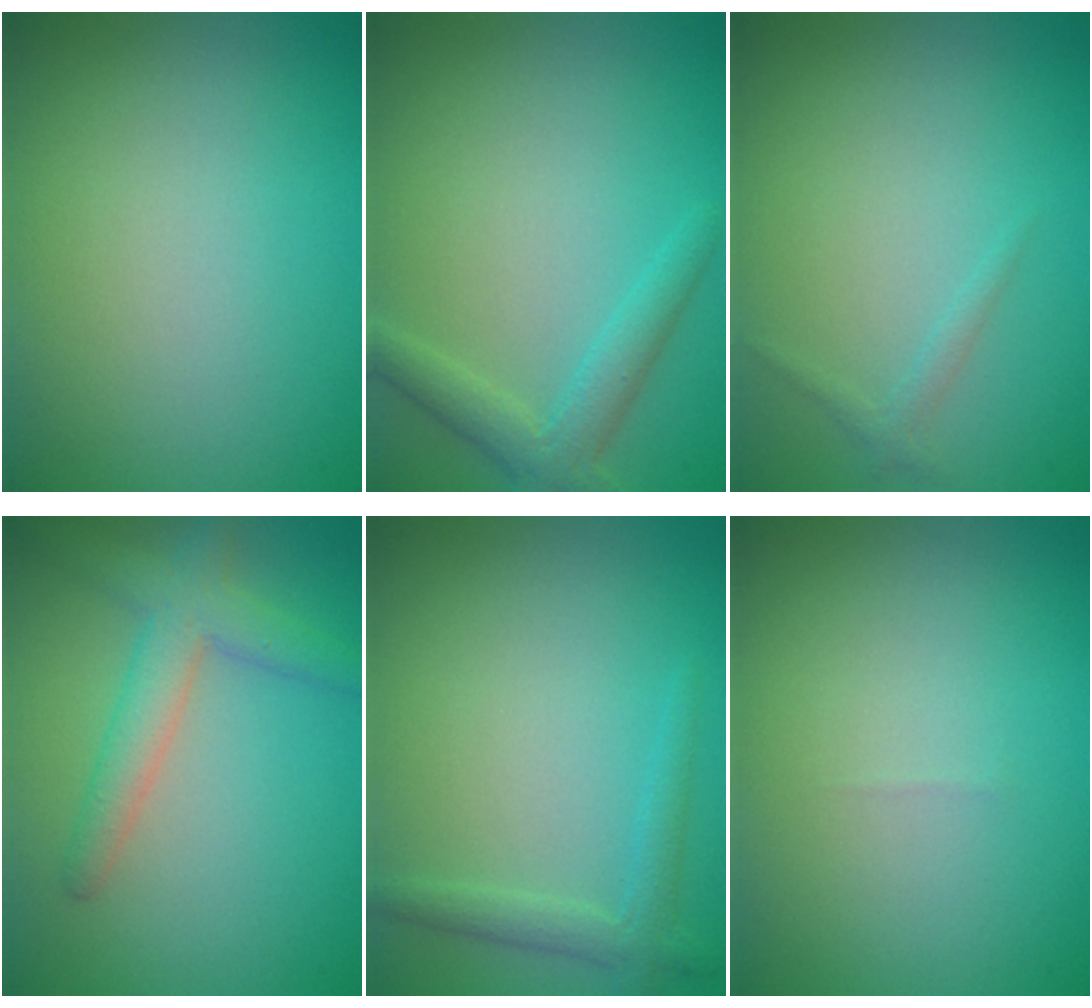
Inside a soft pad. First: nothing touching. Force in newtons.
{"total": 2.8, "press": 2.8, "slide": 0.1}
{"total": 0.9, "press": 0.9, "slide": 0.1}
{"total": 3.6, "press": 3.5, "slide": 0.2}
{"total": 1.2, "press": 1.2, "slide": 0.1}
{"total": 0.0}